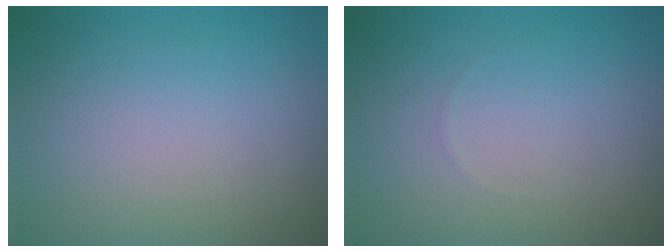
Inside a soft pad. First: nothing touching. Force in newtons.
{"total": 0.0}